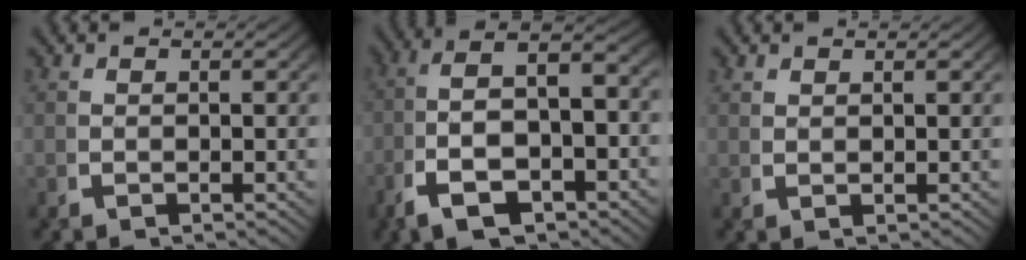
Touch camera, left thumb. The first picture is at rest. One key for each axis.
{"total": 9.8, "fx": -1.1, "fy": 5.9, "fz": 7.8, "tx": -0.149, "ty": -0.015, "tz": -0.013}
{"total": 1.1, "fx": 1.0, "fy": -0.3, "fz": 0.1, "tx": -0.003, "ty": 0.001, "tz": 0.025}